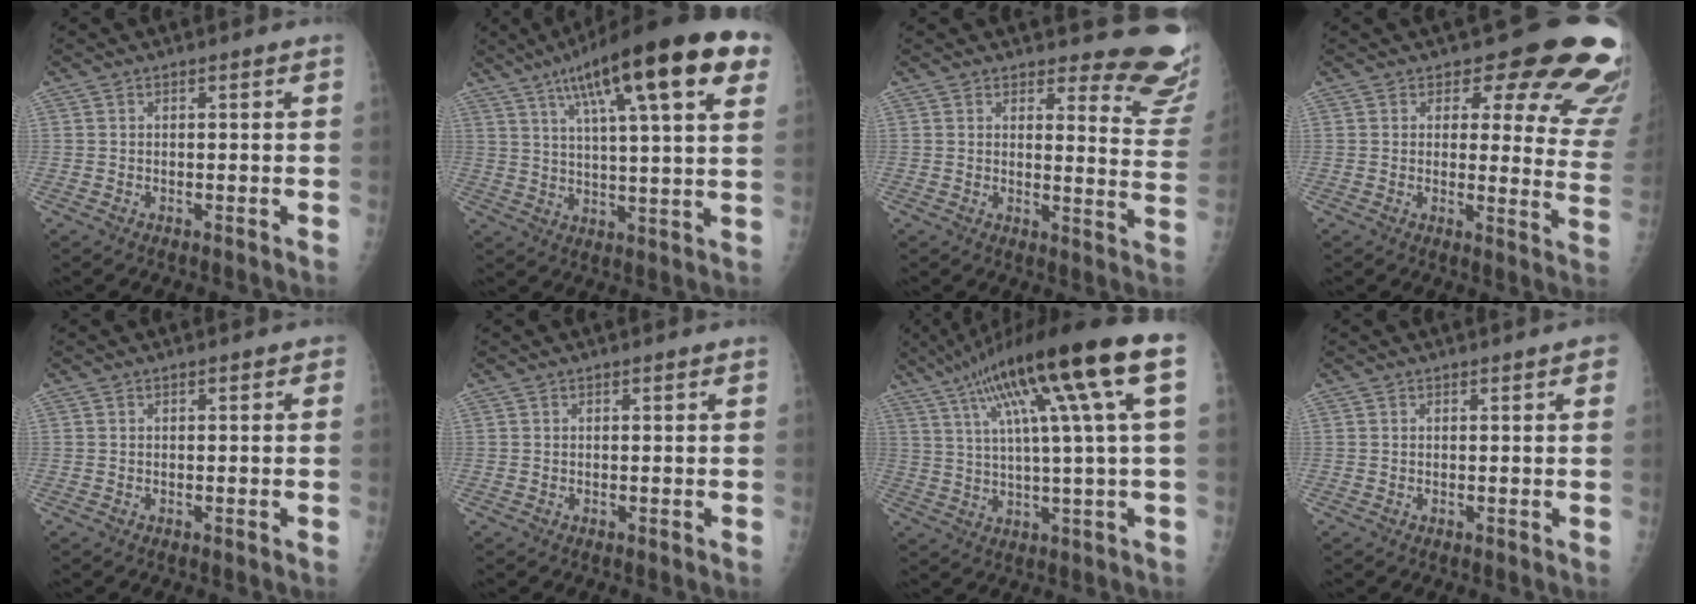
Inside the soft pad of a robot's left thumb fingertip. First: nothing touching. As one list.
[{"total": 24.5, "force": [12.0, 5.3, 20.7], "torque": [-0.305, 0.002, 0.177]}, {"total": 12.7, "force": [11.9, 3.1, 3.2], "torque": [0.006, -0.127, 0.109]}, {"total": 16.6, "force": [12.2, 6.8, 9.0], "torque": [-0.042, -0.081, 0.114]}, {"total": 1.1, "force": [0.4, 0.5, 0.8], "torque": [-0.006, 0.003, 0.002]}, {"total": 0.0}, {"total": 20.9, "force": [8.1, 1.7, 19.1], "torque": [-0.318, 0.018, 0.127]}, {"total": 2.1, "force": [1.1, 0.4, 1.8], "torque": [-0.016, 0.003, 0.009]}]